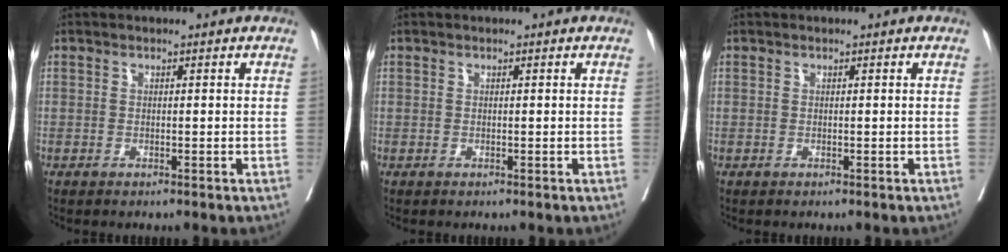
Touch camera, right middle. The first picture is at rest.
{"total": 0.0}
{"total": 0.0}